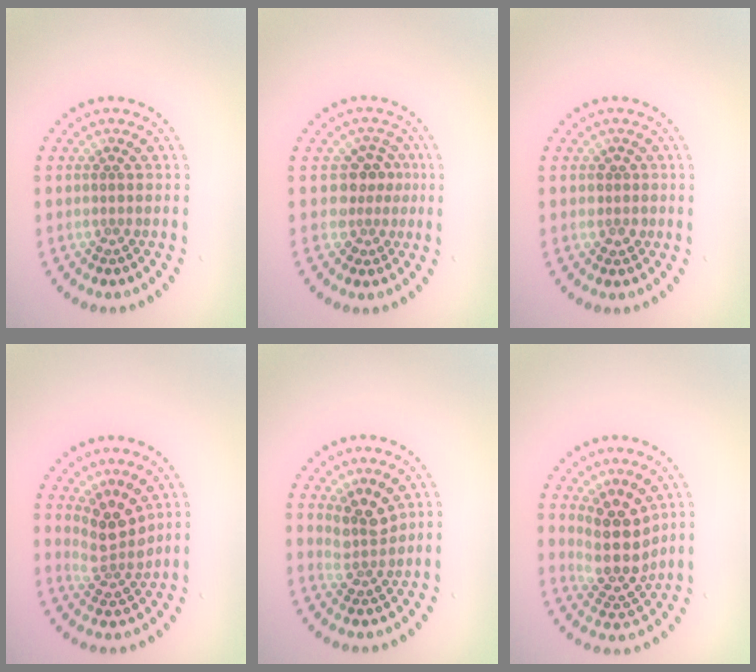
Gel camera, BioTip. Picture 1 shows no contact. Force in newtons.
{"total": 2.7, "press": 2.0, "slide": 1.7}
{"total": 1.3, "press": 1.1, "slide": 0.7}
{"total": 3.1, "press": 2.3, "slide": 2.1}
{"total": 2.7, "press": 1.9, "slide": 1.8}
{"total": 4.5, "press": 3.7, "slide": 2.6}